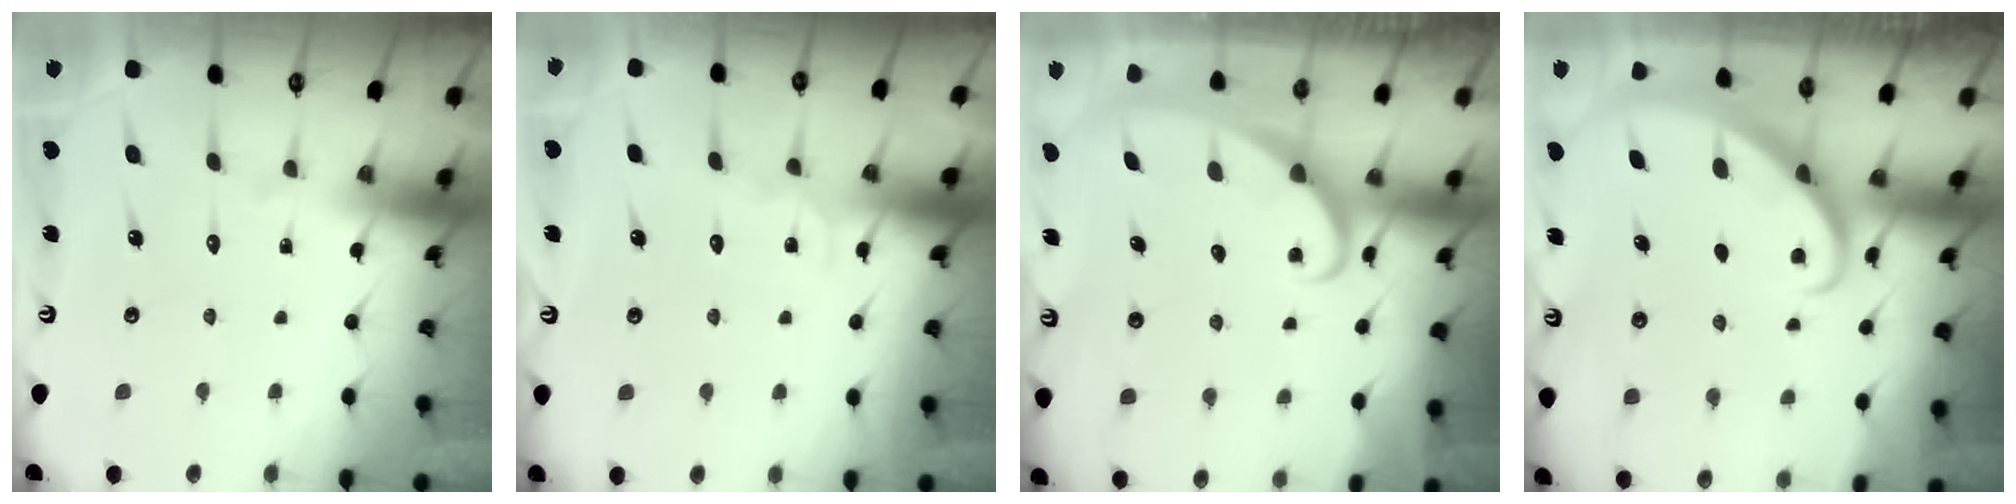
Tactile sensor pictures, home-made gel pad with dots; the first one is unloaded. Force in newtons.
{"total": 4.5, "press": 4.5, "slide": 0.5}
{"total": 2.6, "press": 2.6, "slide": 0.3}
{"total": 2.9, "press": 2.9, "slide": 0.2}